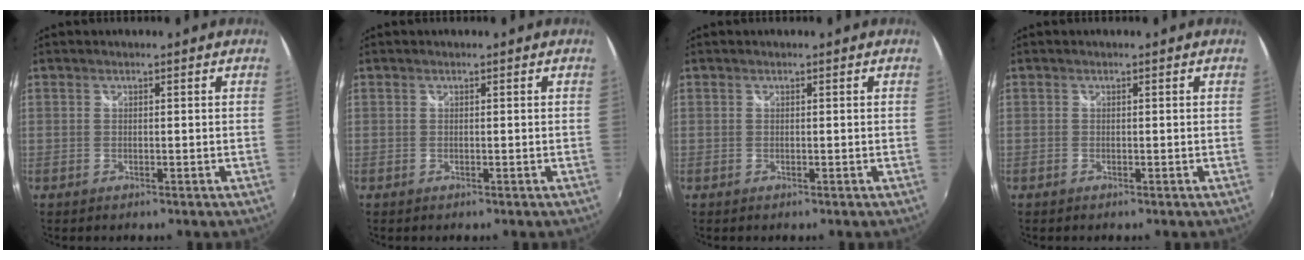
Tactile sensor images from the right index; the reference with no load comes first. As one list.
[{"total": 0.0}, {"total": 0.0}, {"total": 0.0}]